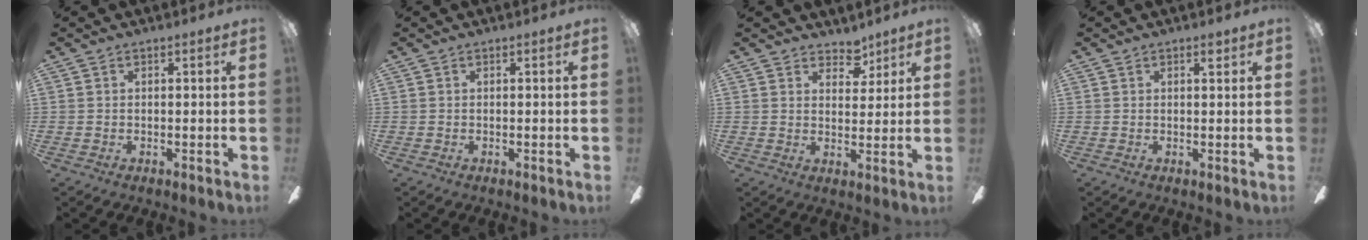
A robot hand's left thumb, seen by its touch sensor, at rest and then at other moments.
{"total": 0.0}
{"total": 5.3, "force": [4.2, 2.8, 1.4], "torque": [-0.009, -0.024, 0.074]}
{"total": 1.6, "force": [1.3, 0.6, 0.9], "torque": [-0.002, -0.006, 0.019]}